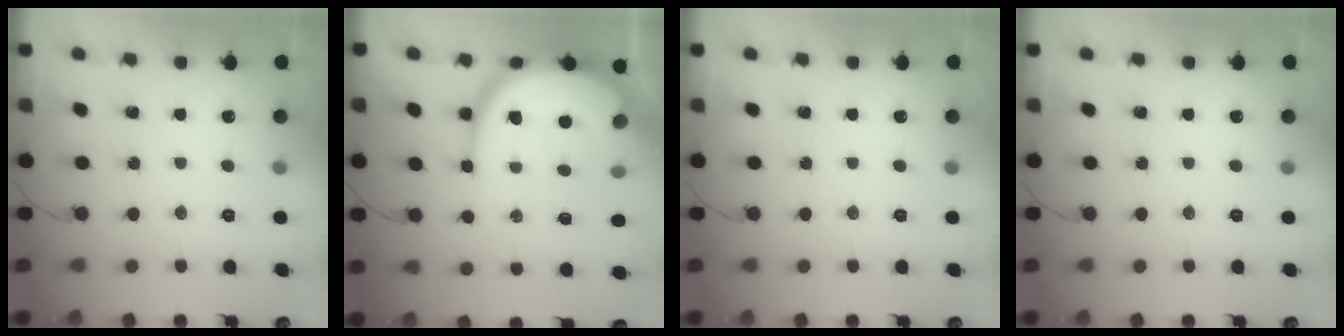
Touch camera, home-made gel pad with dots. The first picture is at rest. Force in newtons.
{"total": 14.0, "press": 14.0, "slide": 1.4}
{"total": 0.0}
{"total": 0.0}